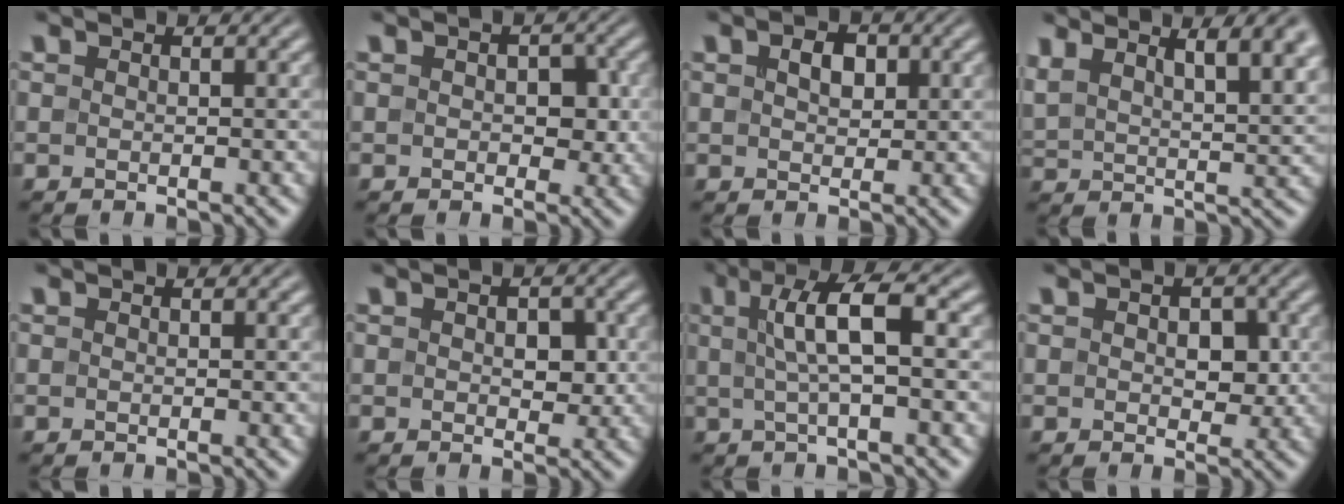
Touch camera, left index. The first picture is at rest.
{"total": 2.3, "force": [0.0, 1.6, 1.7], "torque": [-0.023, -0.002, -0.002]}
{"total": 2.3, "force": [0.7, 1.6, 1.5], "torque": [-0.030, 0.002, 0.013]}
{"total": 10.9, "force": [6.0, 4.7, 7.8], "torque": [-0.109, 0.035, 0.083]}
{"total": 0.0}
{"total": 2.4, "force": [0.2, 1.5, 1.9], "torque": [-0.027, -0.001, 0.004]}
{"total": 5.1, "force": [0.8, 1.2, 4.9], "torque": [-0.089, 0.012, 0.012]}
{"total": 2.7, "force": [0.2, 1.7, 2.1], "torque": [-0.030, -0.002, 0.005]}